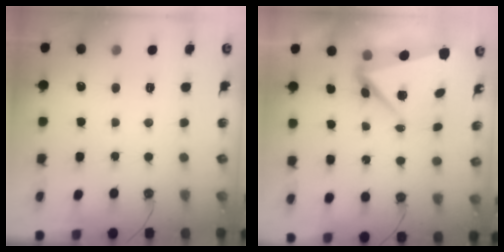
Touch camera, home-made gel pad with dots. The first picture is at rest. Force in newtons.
{"total": 7.2, "press": 6.7, "slide": 2.7}